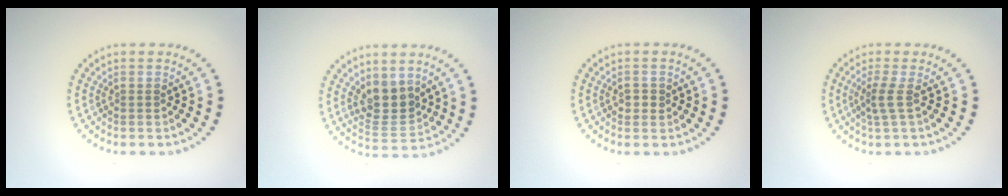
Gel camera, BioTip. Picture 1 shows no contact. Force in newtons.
{"total": 3.7, "press": 3.3, "slide": 1.7}
{"total": 1.0, "press": 1.0, "slide": 0.1}
{"total": 1.9, "press": 1.2, "slide": 1.4}